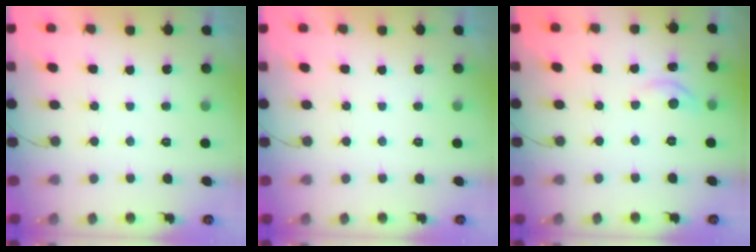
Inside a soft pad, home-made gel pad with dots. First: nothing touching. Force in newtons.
{"total": 0.0}
{"total": 5.1, "press": 5.0, "slide": 0.6}